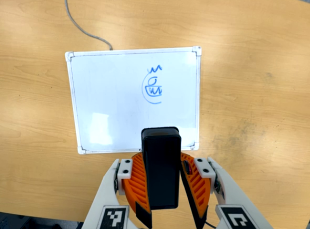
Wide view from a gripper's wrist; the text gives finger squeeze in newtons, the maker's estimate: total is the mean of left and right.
{"total": 7.9, "left": 8.5, "right": 7.3}